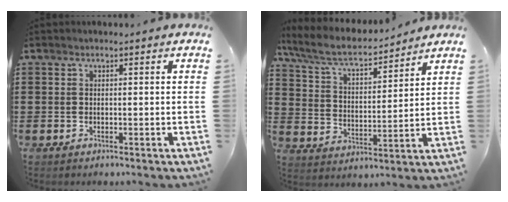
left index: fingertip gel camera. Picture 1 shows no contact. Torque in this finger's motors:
{"motor_torque": [-0.20, -1.45, 0.52, 0.15]}